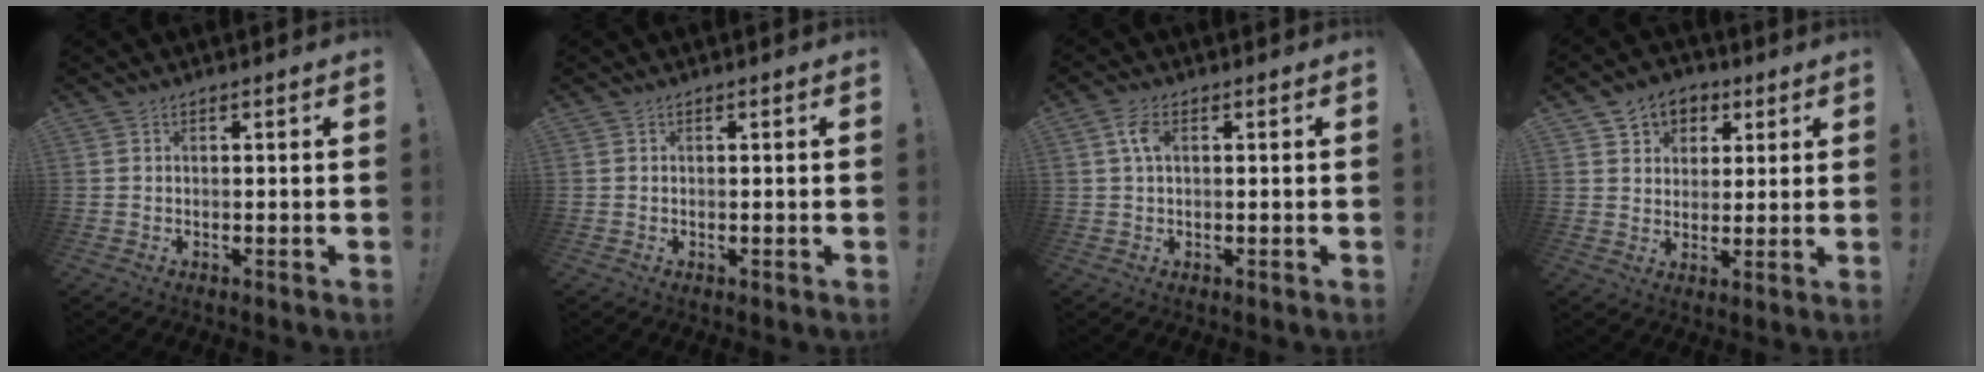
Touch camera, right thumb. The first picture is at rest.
{"total": 0.0}
{"total": 4.5, "force": [1.1, 2.3, 3.7], "torque": [-0.067, 0.006, 0.017]}
{"total": 7.1, "force": [2.9, 6.3, 1.8], "torque": [-0.017, -0.016, 0.056]}